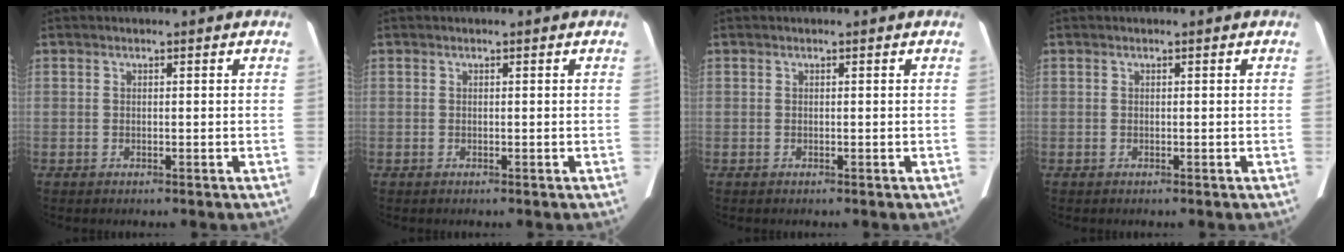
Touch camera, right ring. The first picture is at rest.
{"total": 0.0}
{"total": 0.0}
{"total": 0.0}